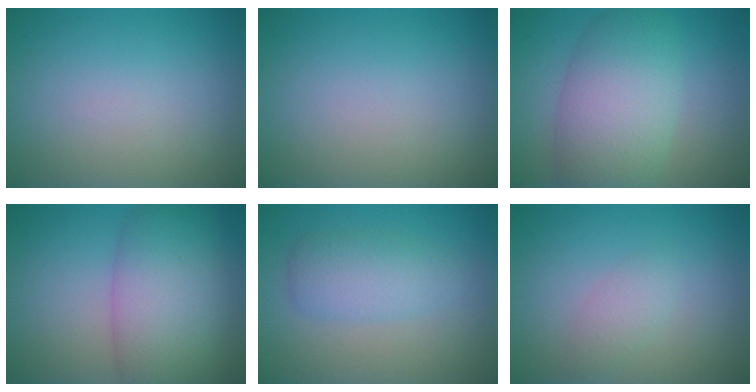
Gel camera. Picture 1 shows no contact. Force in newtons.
{"total": 0.0}
{"total": 7.6, "press": 7.6, "slide": 0.2}
{"total": 8.2, "press": 8.2, "slide": 0.3}
{"total": 3.3, "press": 3.3, "slide": 0.1}
{"total": 1.5, "press": 1.5, "slide": 0.1}